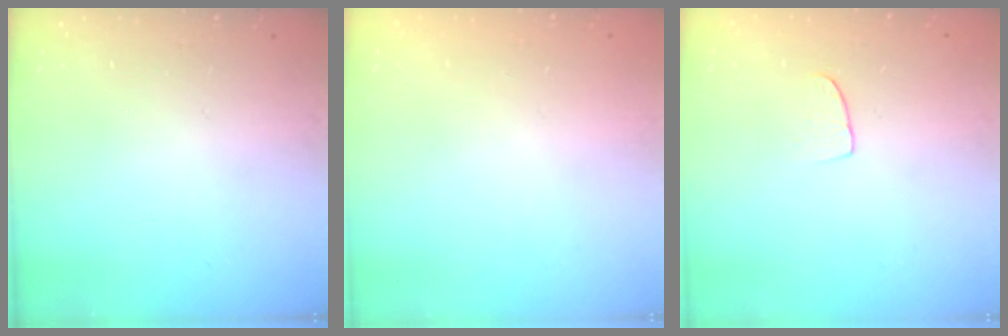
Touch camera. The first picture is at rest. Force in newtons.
{"total": 0.0}
{"total": 5.9, "press": 5.9, "slide": 0.4}